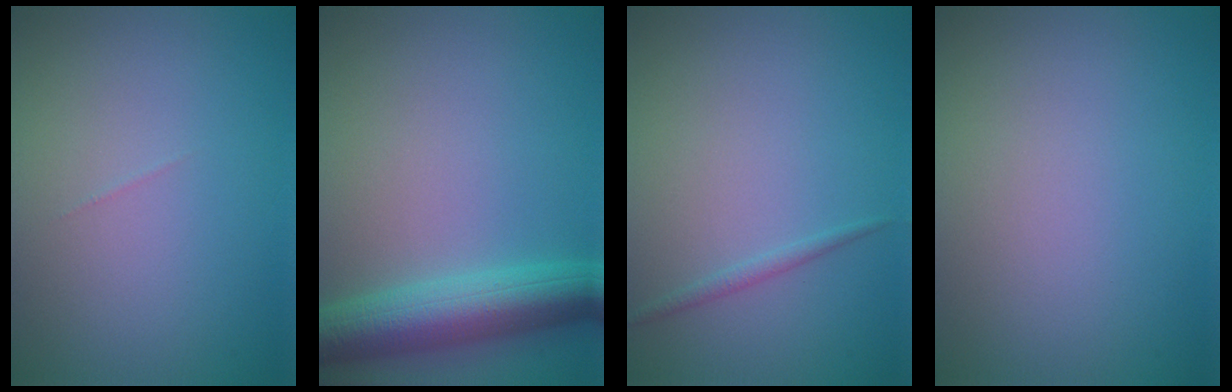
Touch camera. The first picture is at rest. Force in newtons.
{"total": 6.6, "press": 6.6, "slide": 0.2}
{"total": 0.8, "press": 0.8, "slide": 0.0}
{"total": 0.0}